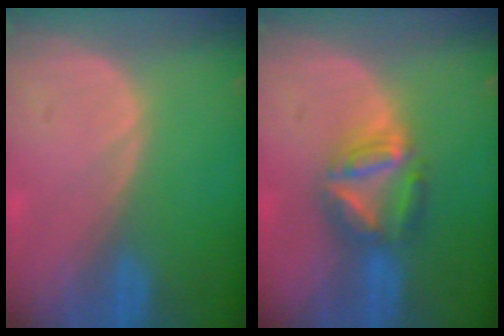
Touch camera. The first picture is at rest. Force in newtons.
{"total": 6.9, "press": 6.1, "slide": 3.1}